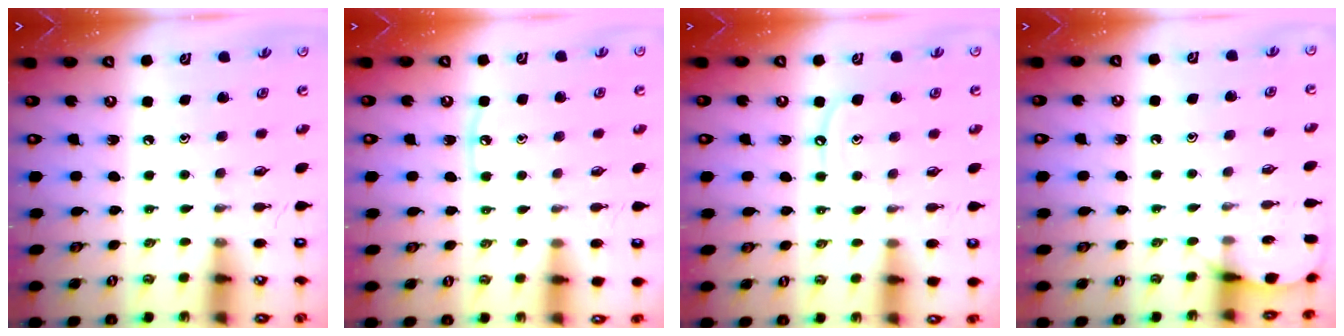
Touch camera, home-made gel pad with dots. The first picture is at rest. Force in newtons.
{"total": 4.4, "press": 4.3, "slide": 0.6}
{"total": 6.6, "press": 6.5, "slide": 0.6}
{"total": 5.6, "press": 5.6, "slide": 0.7}